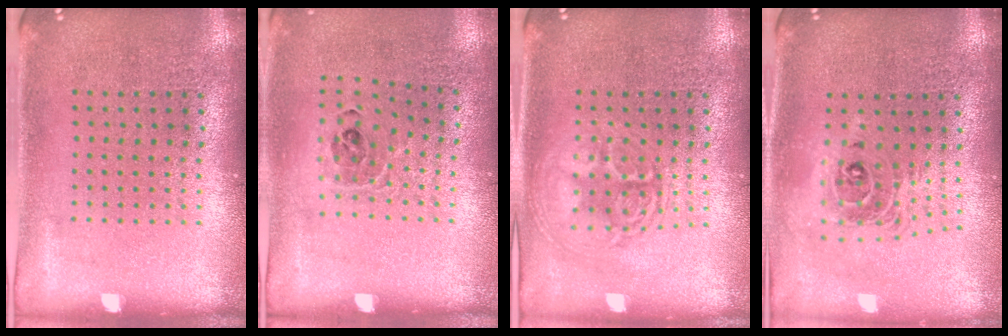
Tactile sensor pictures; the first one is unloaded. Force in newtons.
{"total": 0.9, "press": 0.8, "slide": 0.3}
{"total": 3.0, "press": 3.0, "slide": 0.5}
{"total": 1.9, "press": 1.5, "slide": 1.3}